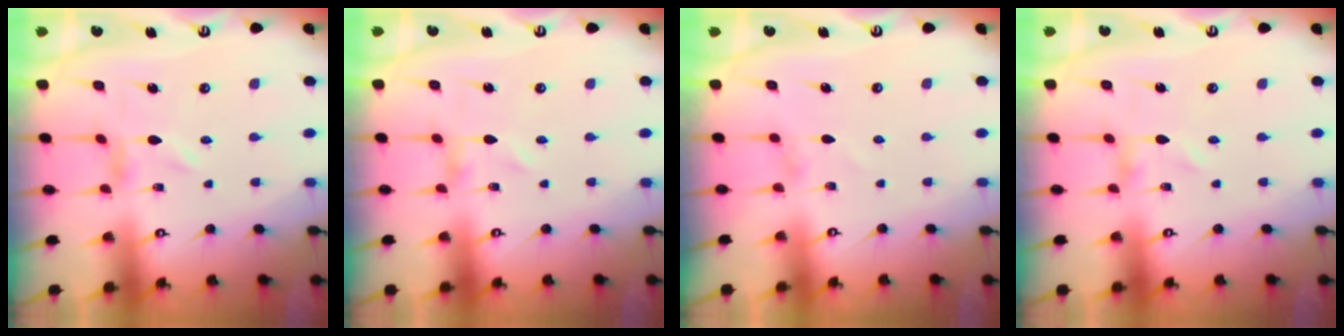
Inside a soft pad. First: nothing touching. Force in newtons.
{"total": 0.0}
{"total": 0.5, "press": 0.5, "slide": 0.1}
{"total": 0.0}